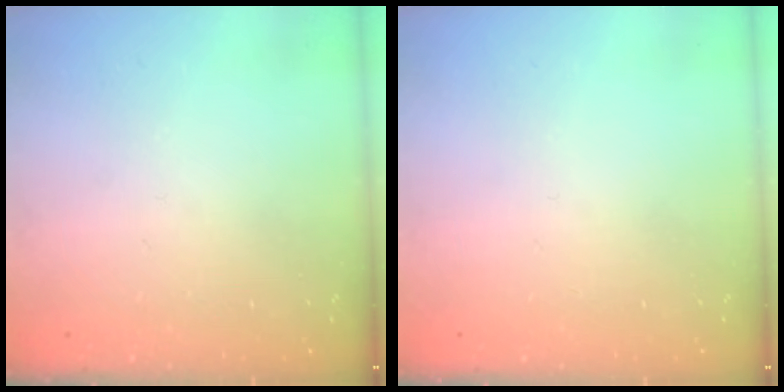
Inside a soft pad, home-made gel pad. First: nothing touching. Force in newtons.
{"total": 0.0}